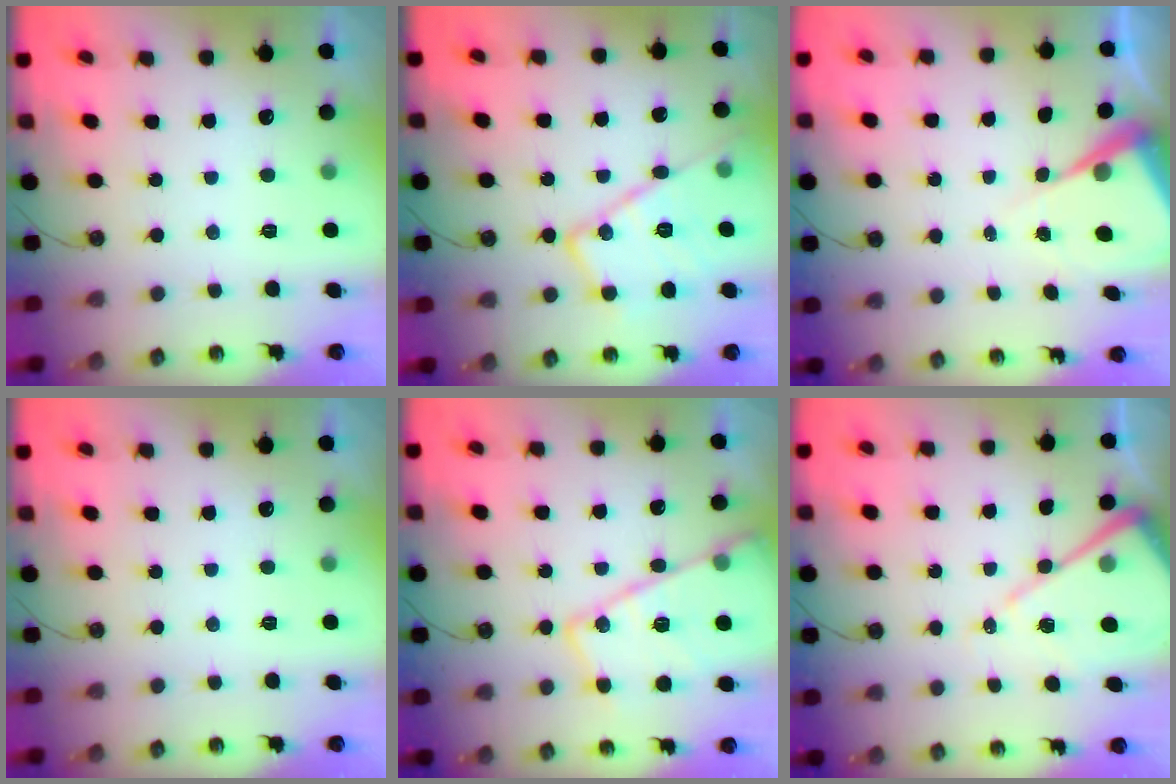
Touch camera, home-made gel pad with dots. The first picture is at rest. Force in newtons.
{"total": 17.8, "press": 17.7, "slide": 1.5}
{"total": 6.9, "press": 6.9, "slide": 0.6}
{"total": 0.0}
{"total": 20.5, "press": 20.4, "slide": 1.9}
{"total": 13.0, "press": 12.9, "slide": 1.2}